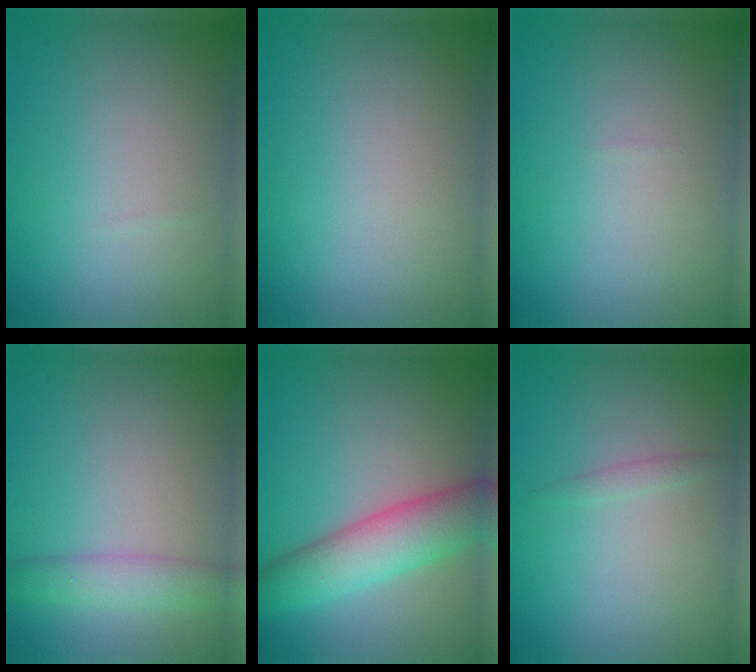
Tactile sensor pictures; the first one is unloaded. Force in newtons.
{"total": 0.0}
{"total": 0.0}
{"total": 3.0, "press": 3.0, "slide": 0.1}
{"total": 6.3, "press": 6.3, "slide": 0.3}
{"total": 0.8, "press": 0.8, "slide": 0.1}